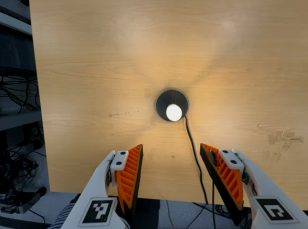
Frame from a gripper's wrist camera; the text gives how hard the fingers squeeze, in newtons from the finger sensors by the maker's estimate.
{"total": 0.0}